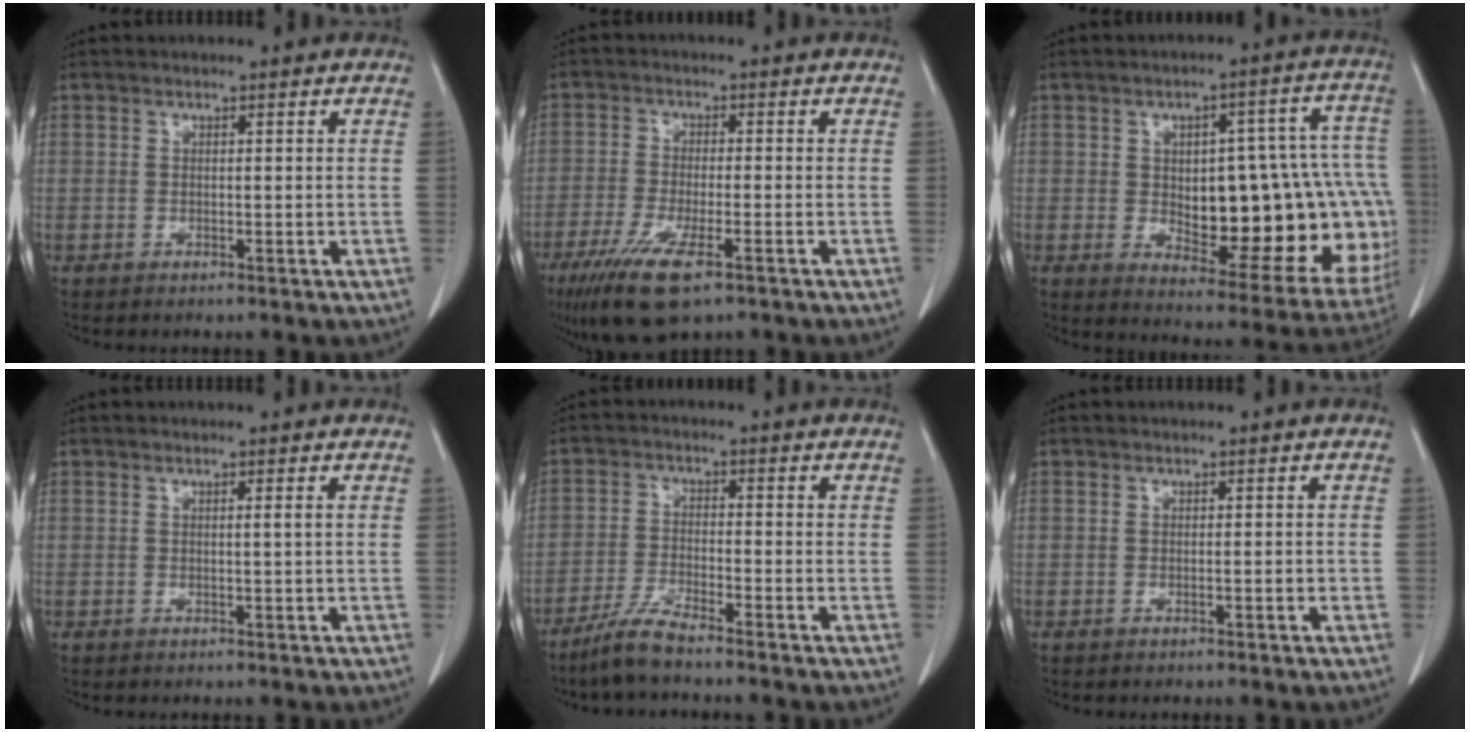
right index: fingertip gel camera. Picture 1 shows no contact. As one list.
[{"total": 10.0, "force": [-6.2, 2.0, 7.7], "torque": [-0.145, -0.026, -0.102]}, {"total": 24.2, "force": [-1.7, 9.4, 22.2], "torque": [-0.208, 0.039, 0.014]}, {"total": 0.6, "force": [0.1, -0.2, 0.6], "torque": [-0.008, -0.001, 0.002]}, {"total": 5.3, "force": [-4.5, -0.2, 2.7], "torque": [-0.061, -0.018, -0.094]}, {"total": 0.6, "force": [-0.2, 0.1, 0.6], "torque": [-0.006, 0.002, 0.001]}]